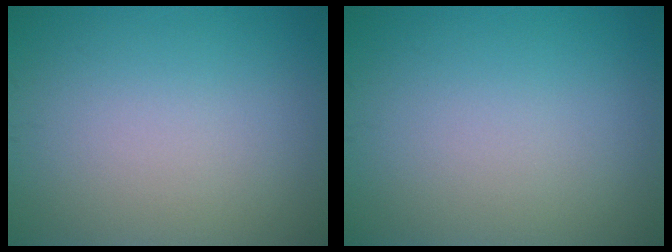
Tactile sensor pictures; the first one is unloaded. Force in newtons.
{"total": 0.0}